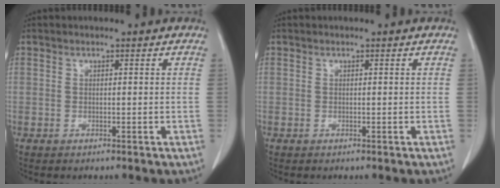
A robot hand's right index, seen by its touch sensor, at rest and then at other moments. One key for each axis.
{"total": 0.0}